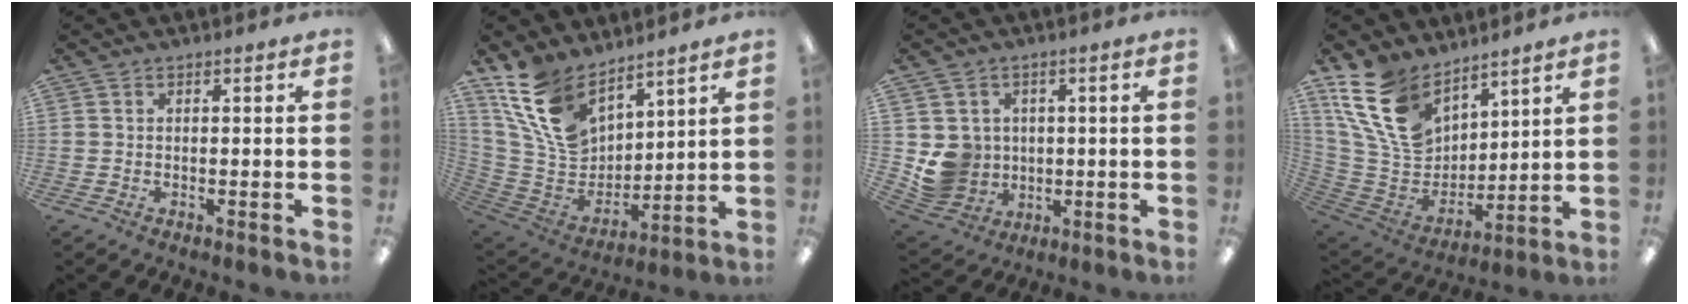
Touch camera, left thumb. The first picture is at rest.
{"total": 17.3, "force": [11.4, 9.8, 8.6], "torque": [-0.196, -0.051, 0.222]}
{"total": 8.2, "force": [0.3, 8.0, 1.4], "torque": [-0.040, -0.003, 0.018]}
{"total": 18.8, "force": [11.4, 11.6, 9.4], "torque": [-0.224, -0.053, 0.220]}